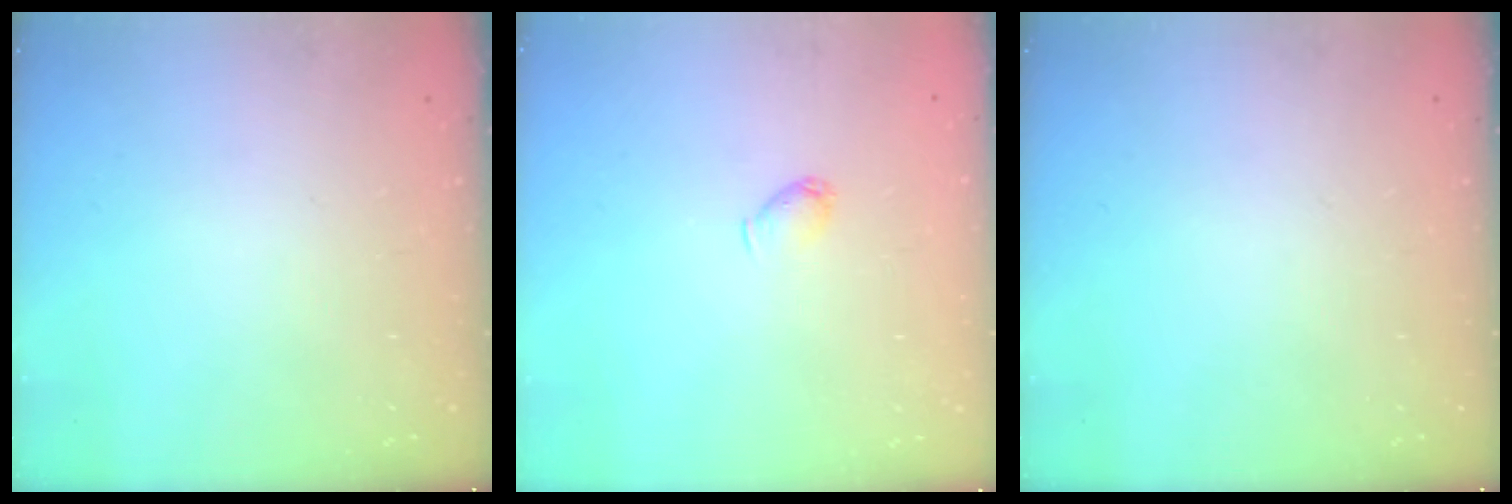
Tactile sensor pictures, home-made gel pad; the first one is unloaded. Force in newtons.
{"total": 3.0, "press": 2.9, "slide": 0.6}
{"total": 0.0}